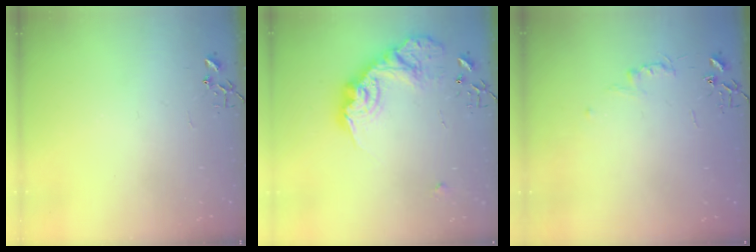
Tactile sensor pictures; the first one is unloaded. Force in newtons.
{"total": 19.4, "press": 19.3, "slide": 1.5}
{"total": 4.8, "press": 4.7, "slide": 0.6}